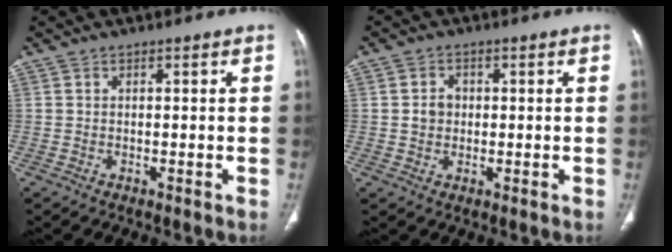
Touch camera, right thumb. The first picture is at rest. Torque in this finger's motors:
{"motor_torque": [-0.07, -0.25, 0.28, 0.52, -0.02]}